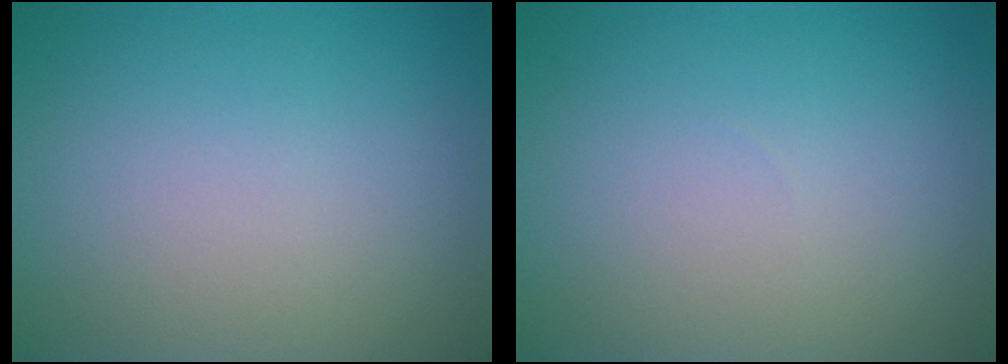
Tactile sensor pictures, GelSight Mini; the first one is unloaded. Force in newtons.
{"total": 0.0}